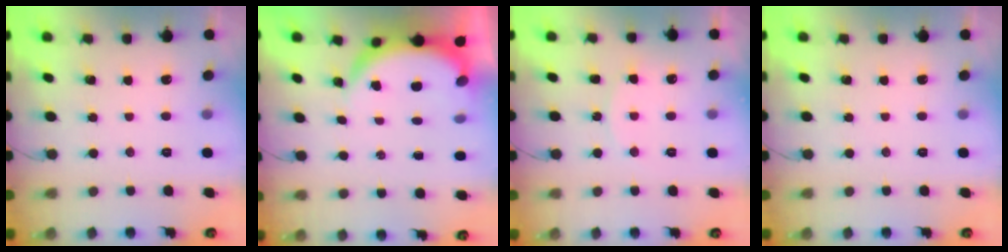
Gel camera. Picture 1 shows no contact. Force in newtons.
{"total": 5.6, "press": 5.6, "slide": 0.8}
{"total": 5.6, "press": 5.6, "slide": 0.5}
{"total": 0.0}